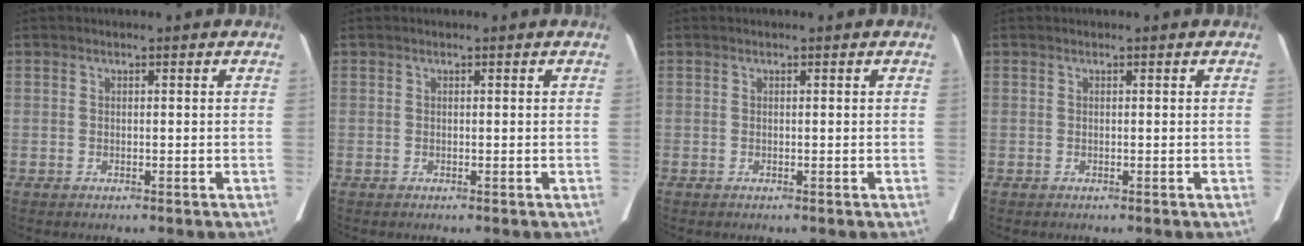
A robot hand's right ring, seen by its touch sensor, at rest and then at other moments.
{"total": 0.0}
{"total": 0.0}
{"total": 0.0}